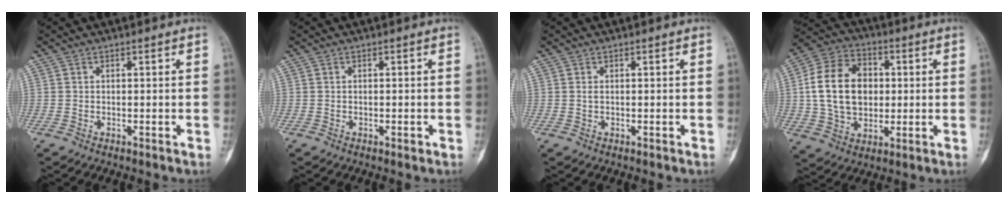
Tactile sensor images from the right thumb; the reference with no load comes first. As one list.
[{"total": 0.7, "force": [-0.3, 0.3, 0.6], "torque": [-0.010, 0.000, -0.004]}, {"total": 0.7, "force": [0.1, 0.4, 0.6], "torque": [-0.011, 0.000, 0.001]}, {"total": 16.0, "force": [1.3, 11.8, 10.7], "torque": [-0.168, 0.015, 0.023]}]